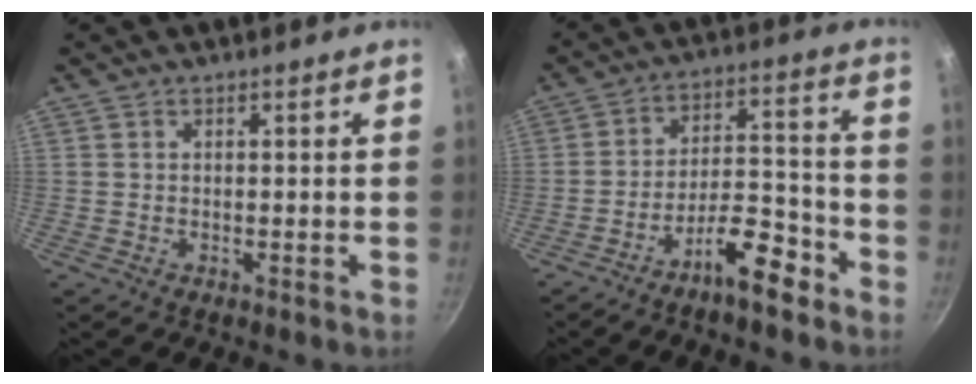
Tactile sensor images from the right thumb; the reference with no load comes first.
{"total": 10.3, "force": [-6.9, 3.3, 6.9], "torque": [-0.095, 0.064, -0.110]}